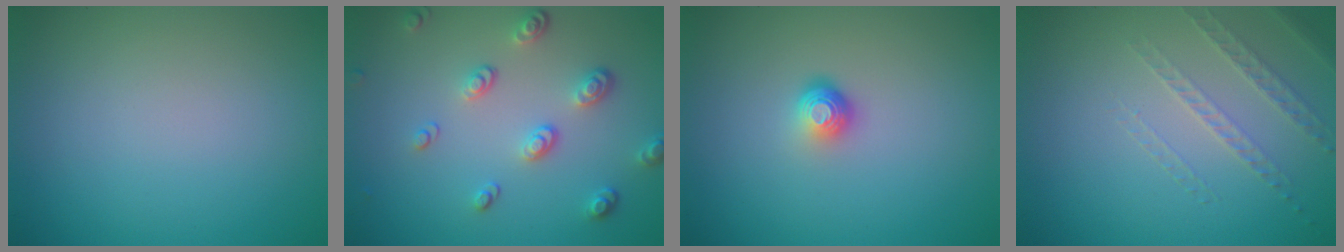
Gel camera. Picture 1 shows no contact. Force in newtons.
{"total": 3.3, "press": 2.6, "slide": 2.0}
{"total": 1.8, "press": 1.2, "slide": 1.4}
{"total": 1.4, "press": 1.0, "slide": 0.9}